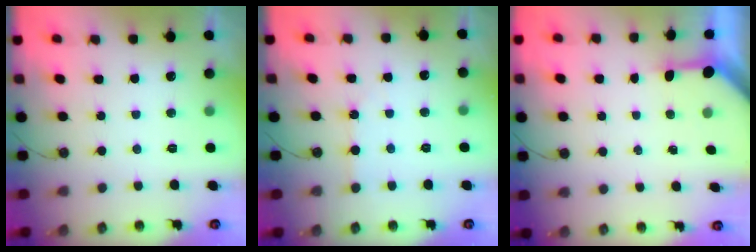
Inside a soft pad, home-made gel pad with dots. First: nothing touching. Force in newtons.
{"total": 2.2, "press": 2.2, "slide": 0.3}
{"total": 3.2, "press": 3.2, "slide": 0.3}